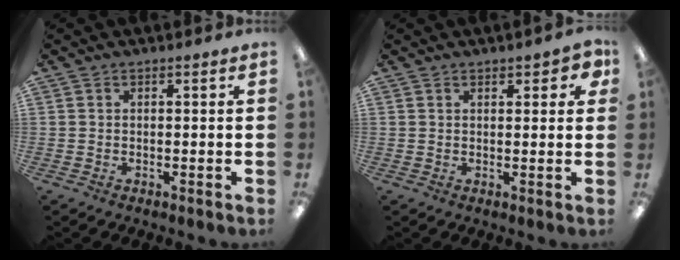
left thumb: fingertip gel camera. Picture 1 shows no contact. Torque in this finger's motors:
{"motor_torque": [-0.09, 0.14, -0.11, 0.07, -0.01]}